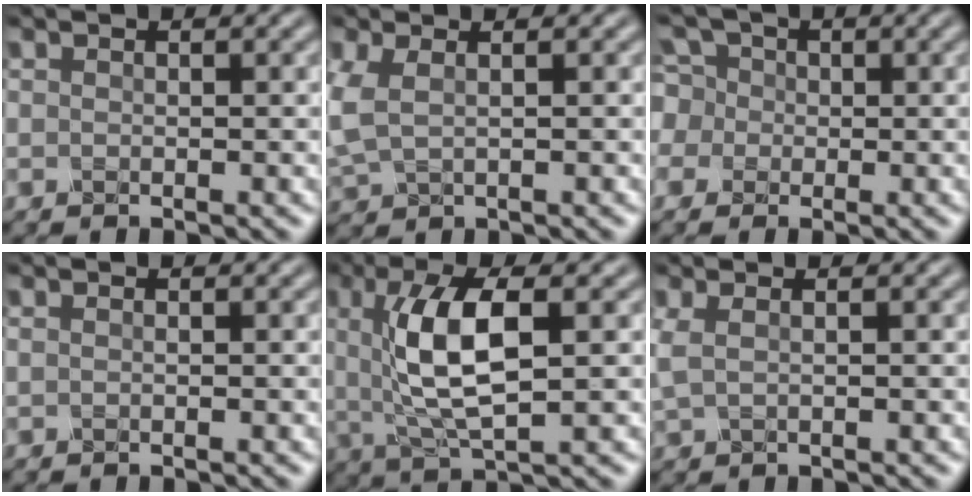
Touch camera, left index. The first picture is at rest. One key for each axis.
{"total": 2.7, "fx": 0.5, "fy": 1.5, "fz": 2.2, "tx": -0.069, "ty": 0.000, "tz": 0.013}
{"total": 6.1, "fx": 1.0, "fy": 5.5, "fz": 2.2, "tx": -0.054, "ty": 0.038, "tz": -0.017}
{"total": 0.0}
{"total": 7.7, "fx": 1.1, "fy": 2.6, "fz": 7.1, "tx": -0.141, "ty": -0.001, "tz": 0.020}
{"total": 1.8, "fx": 0.6, "fy": 0.8, "fz": 1.5, "tx": -0.040, "ty": 0.006, "tz": 0.011}